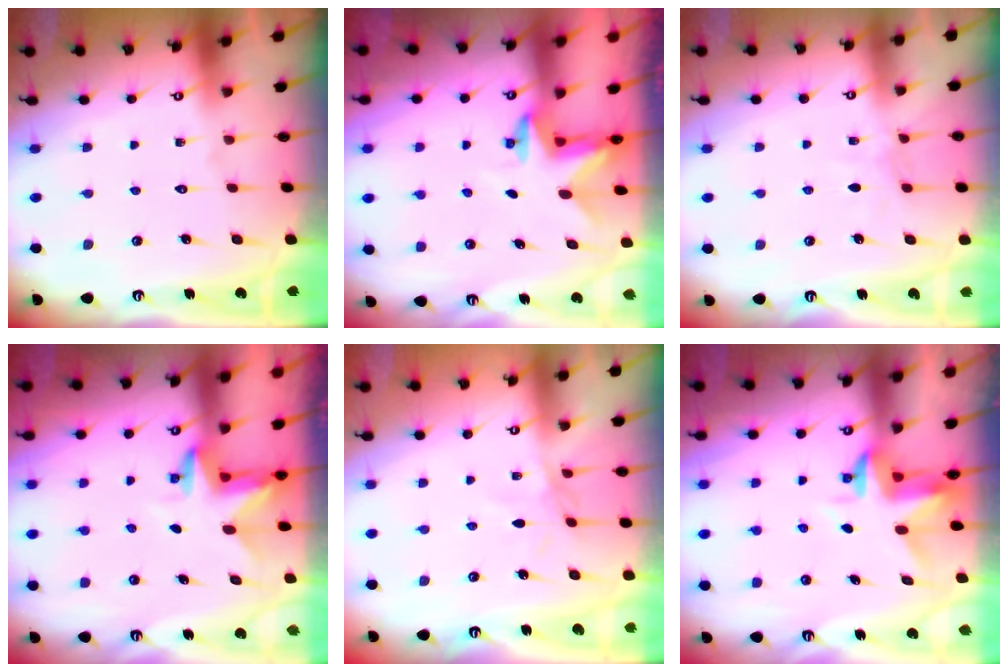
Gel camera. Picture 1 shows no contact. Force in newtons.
{"total": 2.4, "press": 2.3, "slide": 0.4}
{"total": 3.6, "press": 3.6, "slide": 0.4}
{"total": 3.3, "press": 3.3, "slide": 0.1}
{"total": 2.0, "press": 1.9, "slide": 0.4}
{"total": 3.1, "press": 3.0, "slide": 0.4}